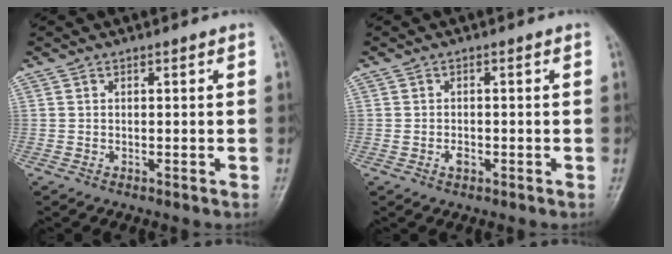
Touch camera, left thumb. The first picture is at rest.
{"total": 1.7, "force": [-0.6, 1.2, 1.1], "torque": [-0.015, 0.005, -0.009]}